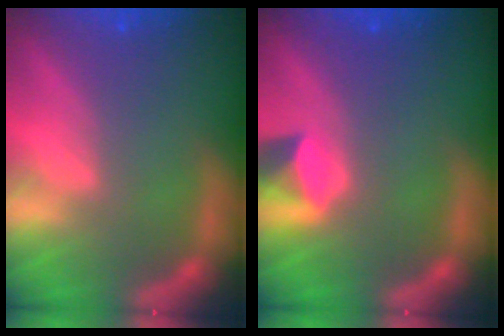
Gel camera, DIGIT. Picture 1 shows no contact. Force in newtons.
{"total": 2.4}